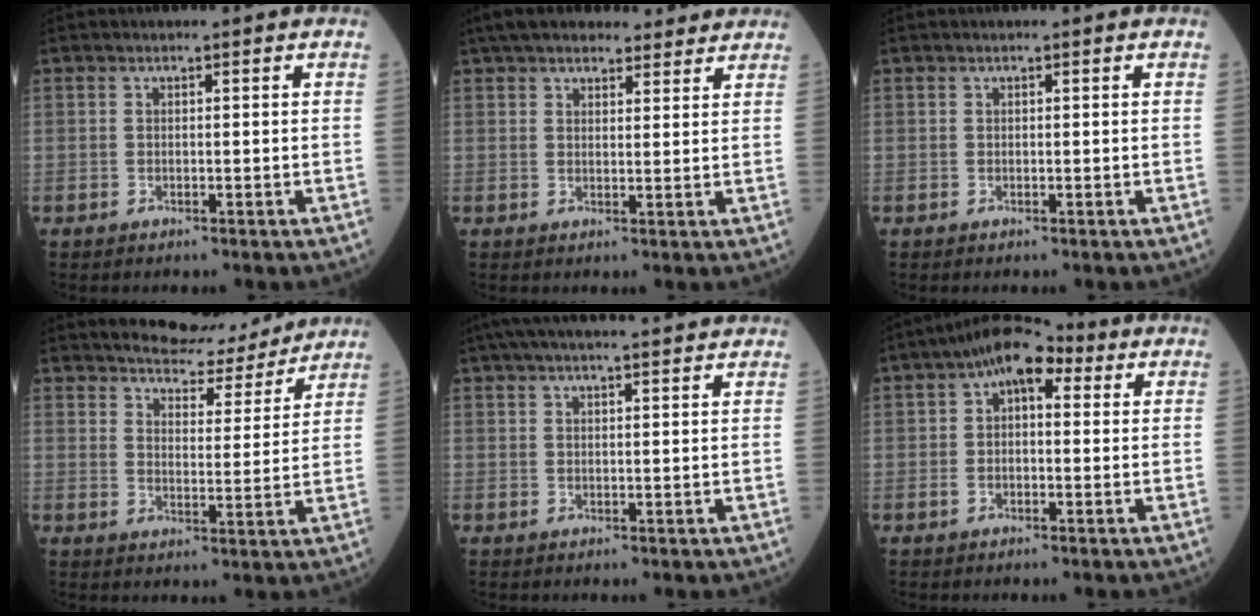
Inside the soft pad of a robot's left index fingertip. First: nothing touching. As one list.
[{"total": 13.5, "force": [11.7, 4.0, 5.2], "torque": [-0.068, 0.039, 0.165]}, {"total": 0.0}, {"total": 10.1, "force": [9.6, 2.2, 1.7], "torque": [-0.026, -0.003, 0.133]}, {"total": 14.5, "force": [12.7, 1.0, 6.8], "torque": [-0.115, 0.042, 0.176]}, {"total": 7.9, "force": [3.3, 3.7, 6.1], "torque": [-0.101, 0.048, 0.047]}]